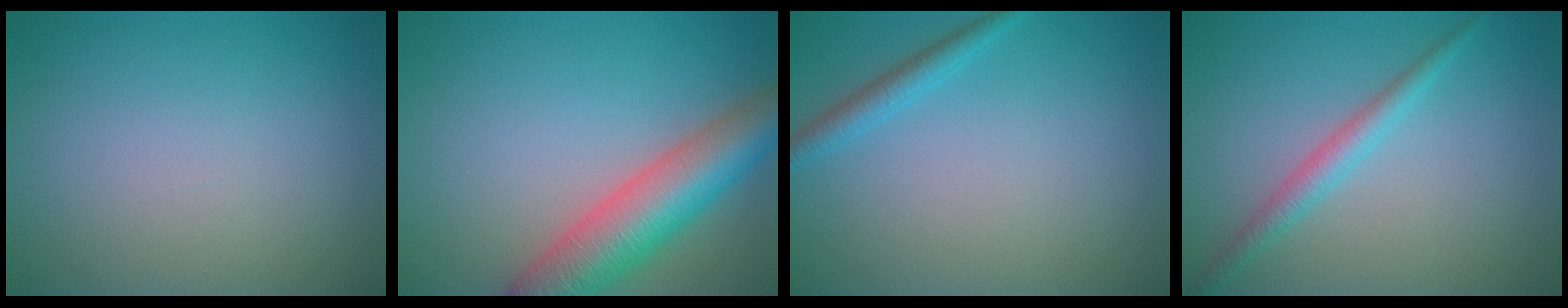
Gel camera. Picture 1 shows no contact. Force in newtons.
{"total": 8.0, "press": 8.0, "slide": 0.3}
{"total": 1.8, "press": 1.8, "slide": 0.1}
{"total": 2.2, "press": 2.2, "slide": 0.1}